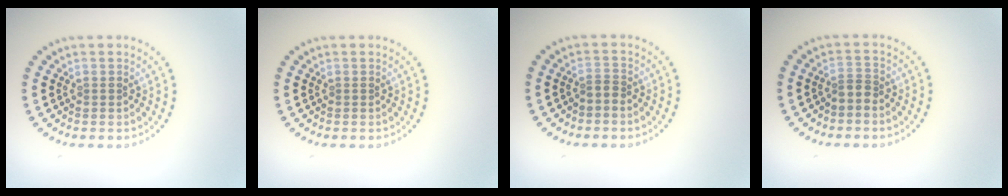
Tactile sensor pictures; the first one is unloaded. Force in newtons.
{"total": 0.0}
{"total": 0.8, "press": 0.6, "slide": 0.6}
{"total": 1.3, "press": 0.9, "slide": 0.9}